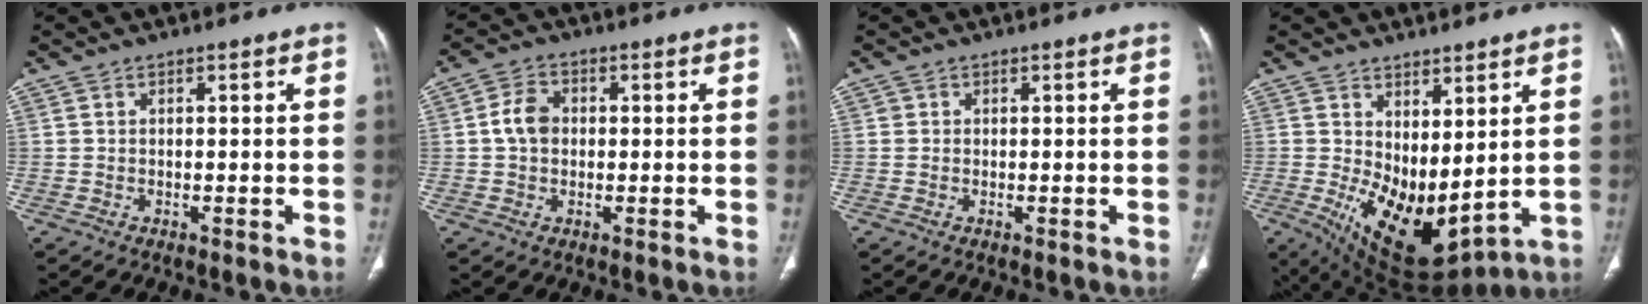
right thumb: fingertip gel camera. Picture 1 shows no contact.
{"total": 5.1, "force": [0.3, 3.9, 3.2], "torque": [-0.056, 0.011, -0.001]}
{"total": 0.7, "force": [0.1, 0.6, 0.0], "torque": [0.005, 0.003, 0.002]}
{"total": 13.8, "force": [1.8, 7.1, 11.8], "torque": [-0.187, -0.036, 0.060]}